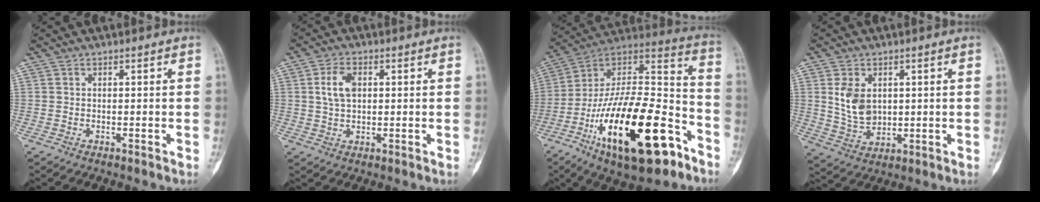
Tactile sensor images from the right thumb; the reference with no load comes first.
{"total": 5.7, "force": [1.3, 3.6, 4.3], "torque": [-0.079, 0.004, 0.022]}
{"total": 31.9, "force": [-14.7, 12.7, 25.3], "torque": [-0.424, 0.068, -0.235]}
{"total": 7.9, "force": [1.9, 5.5, 5.3], "torque": [-0.082, -0.012, 0.050]}